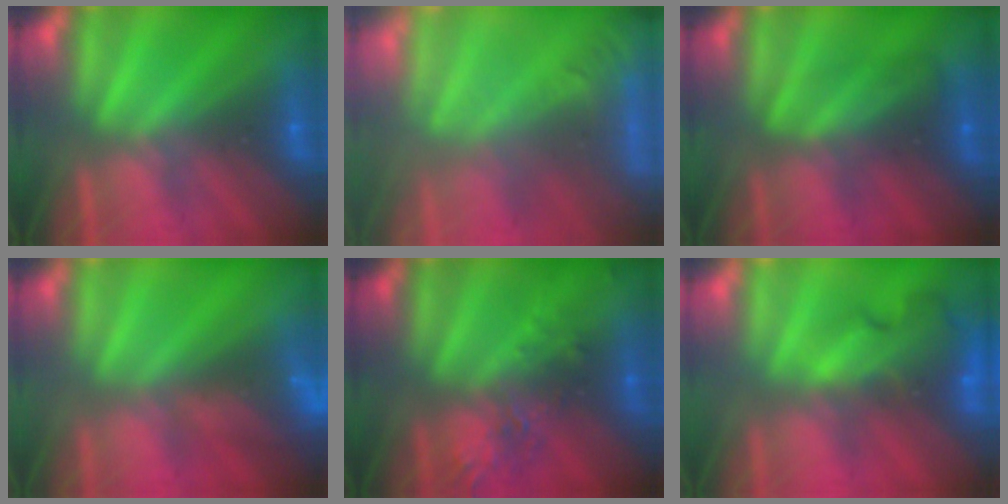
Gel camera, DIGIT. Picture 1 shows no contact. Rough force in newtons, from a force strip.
{"total": 6.1}
{"total": 2.4}
{"total": 7.8}
{"total": 2.4}
{"total": 7.7}